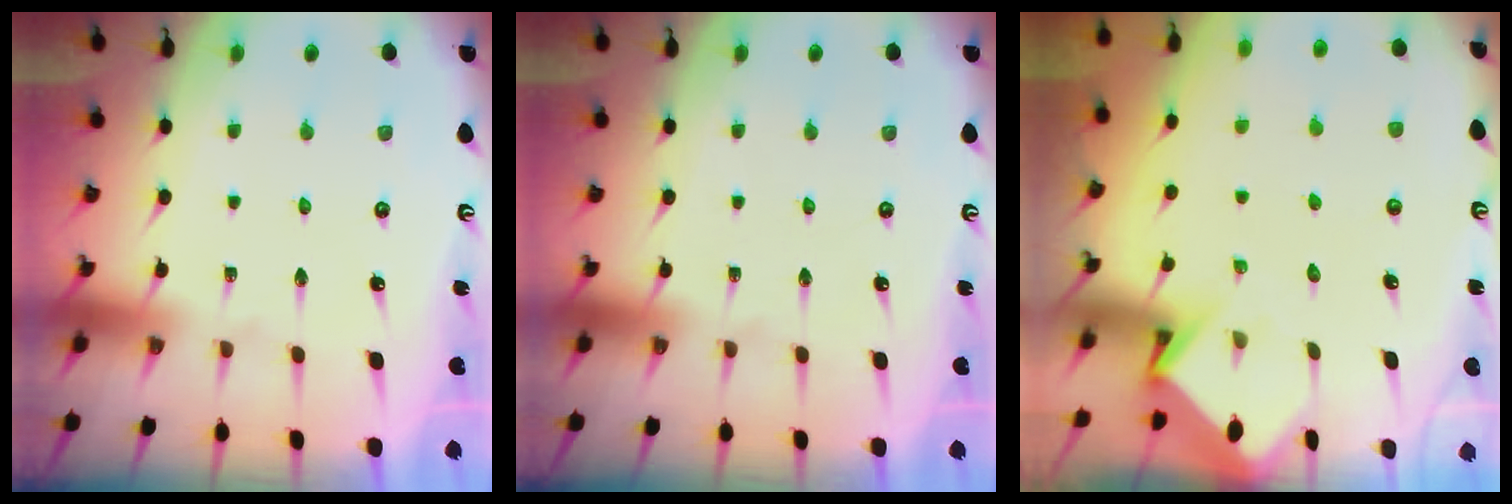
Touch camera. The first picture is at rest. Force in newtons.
{"total": 0.0}
{"total": 3.2, "press": 3.2, "slide": 0.3}